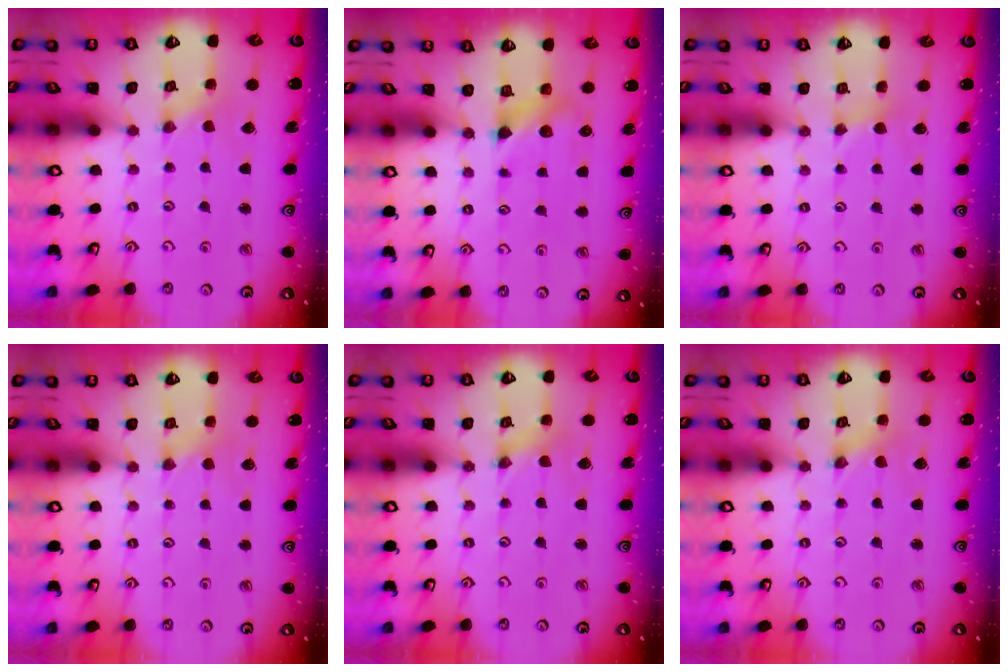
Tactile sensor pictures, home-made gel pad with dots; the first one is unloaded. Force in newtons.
{"total": 6.2, "press": 6.2, "slide": 0.8}
{"total": 1.8, "press": 1.8, "slide": 0.3}
{"total": 2.8, "press": 2.7, "slide": 0.6}
{"total": 0.0}
{"total": 1.0, "press": 1.0, "slide": 0.2}